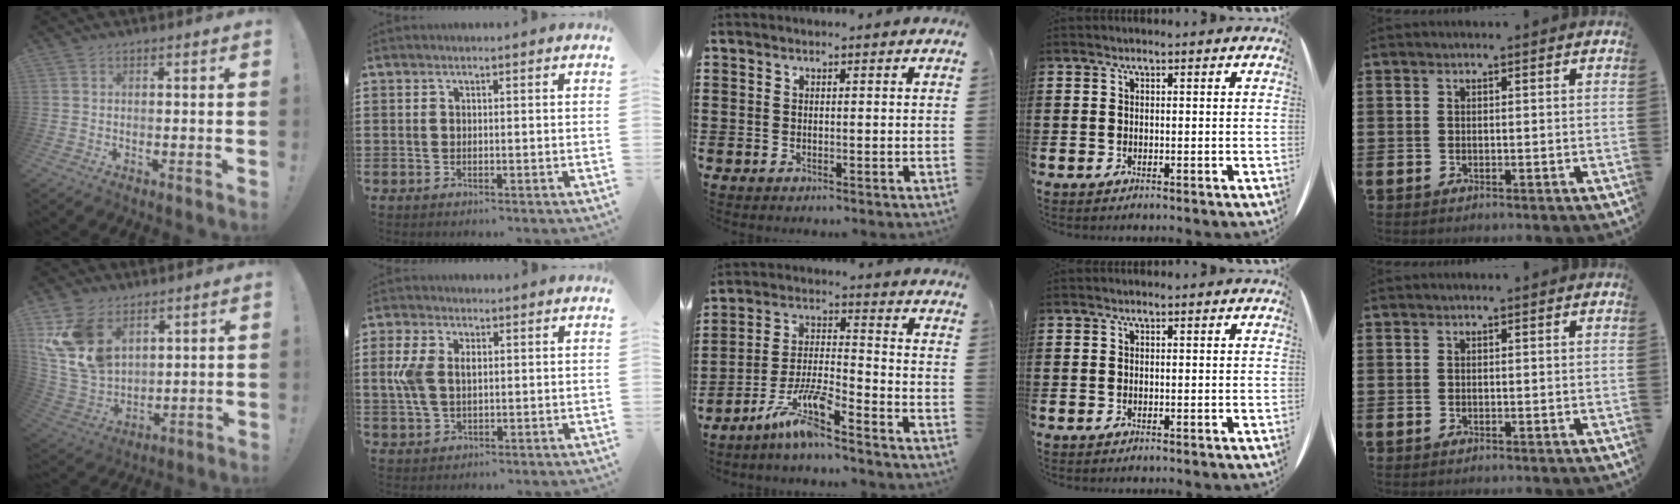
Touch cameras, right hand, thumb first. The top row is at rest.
{"thumb": {"total": 15.3, "force": [7.7, 10.4, 8.2], "torque": [-0.170, -0.044, 0.154]}, "index": {"total": 5.1, "force": [0.7, 3.1, 3.9], "torque": [-0.106, 0.004, 0.004]}, "middle": {"total": 8.4, "force": [-6.4, 0.7, 5.4], "torque": [-0.118, -0.007, -0.124]}}